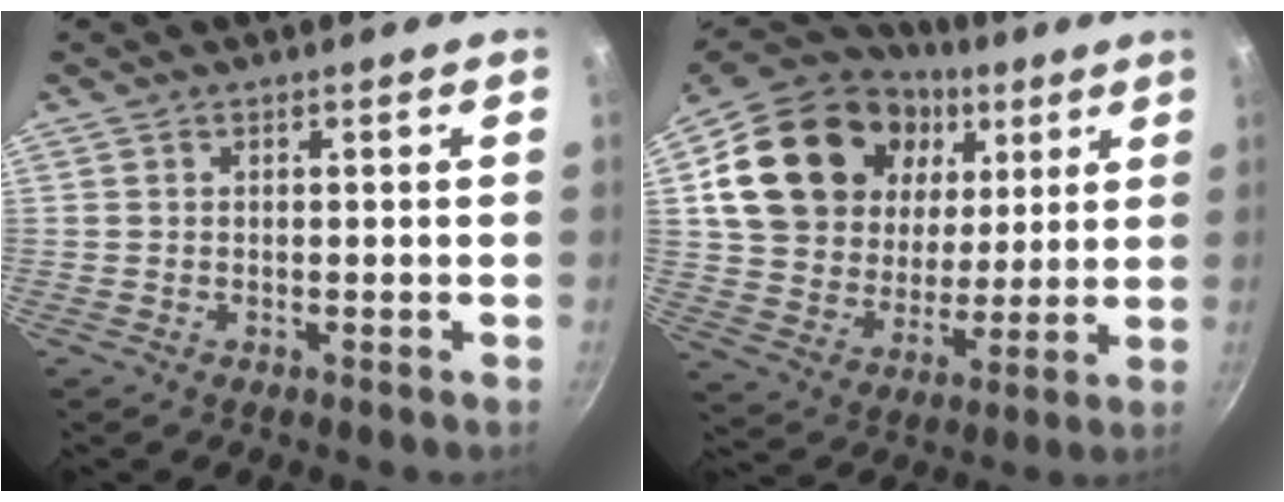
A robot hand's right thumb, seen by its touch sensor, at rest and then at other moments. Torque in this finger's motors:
{"motor_torque": [0.41, 3.43, 0.85, 0.17, 0.19]}